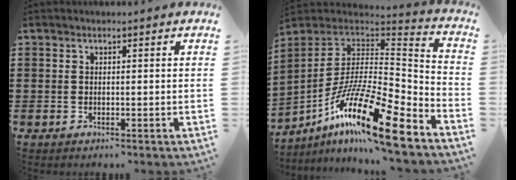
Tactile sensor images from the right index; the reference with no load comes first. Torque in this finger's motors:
{"motor_torque": [2.10, -0.04, 1.05, 0.12]}